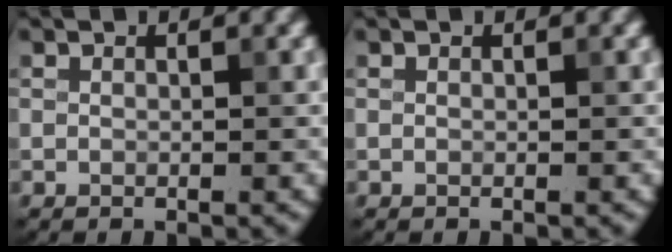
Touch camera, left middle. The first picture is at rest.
{"total": 0.0}